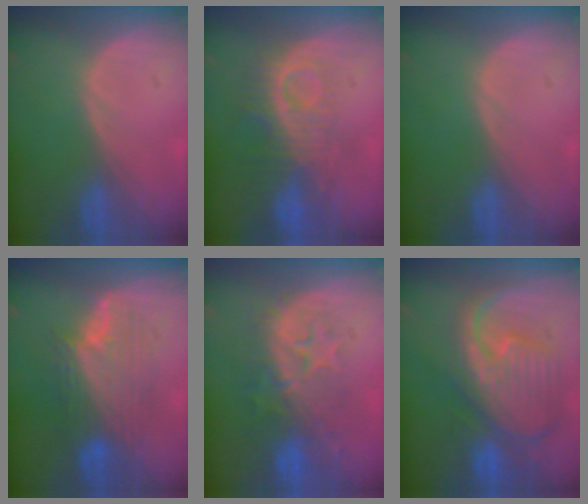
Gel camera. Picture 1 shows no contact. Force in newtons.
{"total": 9.4, "press": 8.2, "slide": 4.5}
{"total": 0.0}
{"total": 7.8, "press": 7.8, "slide": 0.2}
{"total": 8.8, "press": 8.6, "slide": 1.8}
{"total": 12.4, "press": 10.7, "slide": 6.3}